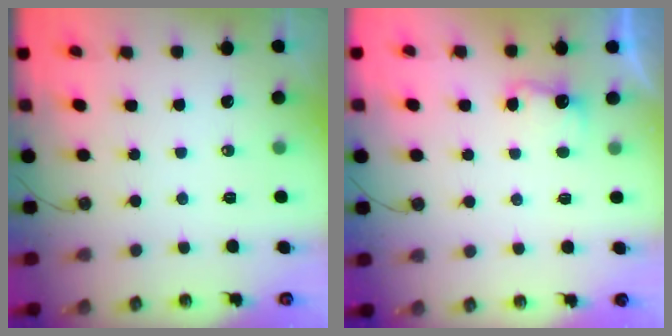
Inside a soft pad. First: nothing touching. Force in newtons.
{"total": 3.8, "press": 3.6, "slide": 1.0}